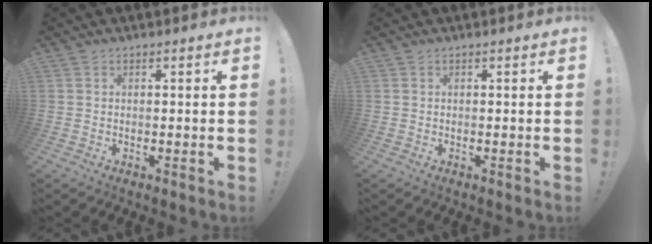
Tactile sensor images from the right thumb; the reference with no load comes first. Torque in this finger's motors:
{"motor_torque": [-0.06, -0.06, -0.13, 0.13, 0.00]}